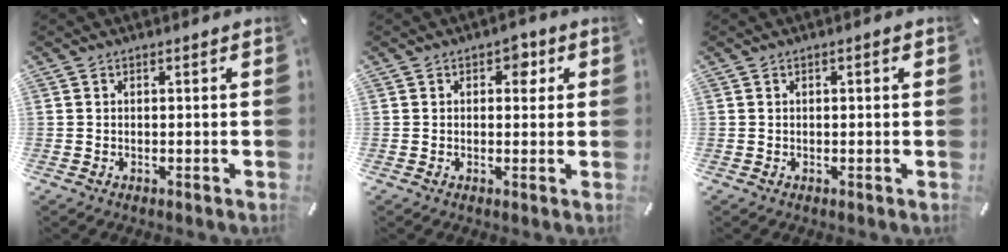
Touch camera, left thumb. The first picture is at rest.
{"total": 3.6, "force": [1.3, 2.4, 2.4], "torque": [-0.011, -0.007, 0.011]}
{"total": 0.9, "force": [0.2, 0.3, 0.9], "torque": [-0.016, 0.004, 0.001]}